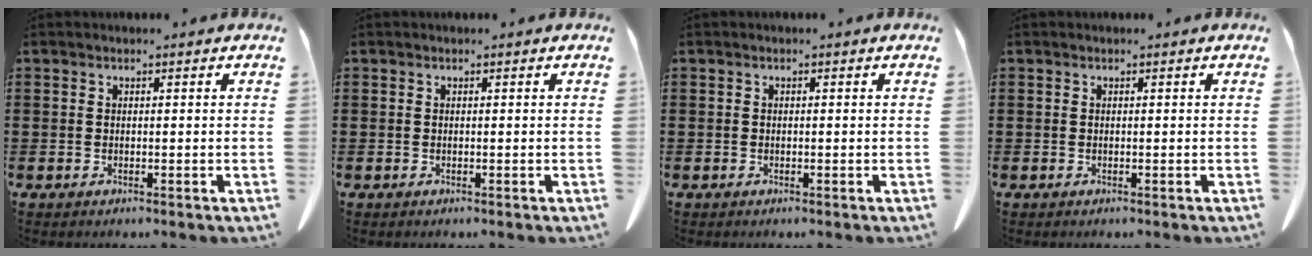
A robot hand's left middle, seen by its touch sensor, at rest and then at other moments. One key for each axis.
{"total": 0.0}
{"total": 0.0}
{"total": 0.0}